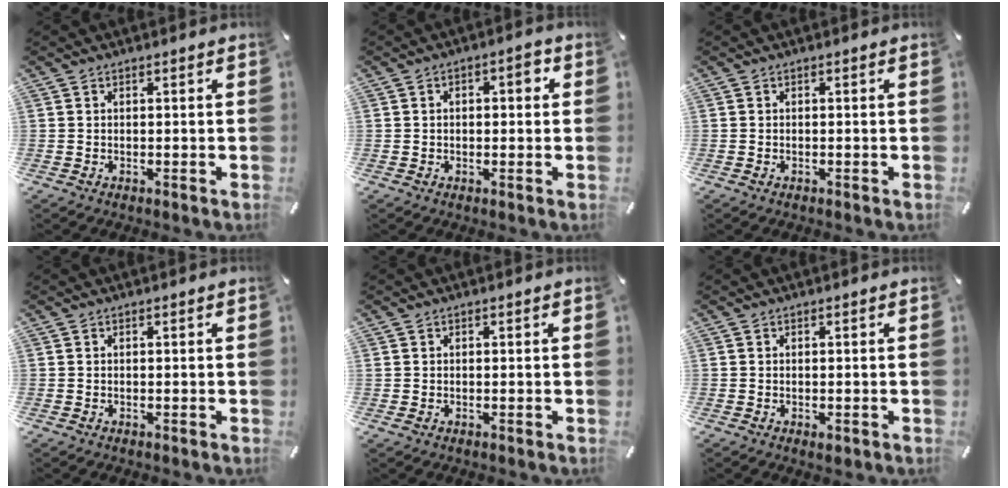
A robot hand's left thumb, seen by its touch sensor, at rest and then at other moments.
{"total": 3.5, "force": [0.3, 2.0, 2.9], "torque": [-0.042, 0.006, -0.002]}
{"total": 0.0}
{"total": 0.0}
{"total": 0.0}
{"total": 0.7, "force": [-0.2, 0.4, 0.6], "torque": [-0.009, -0.001, -0.002]}